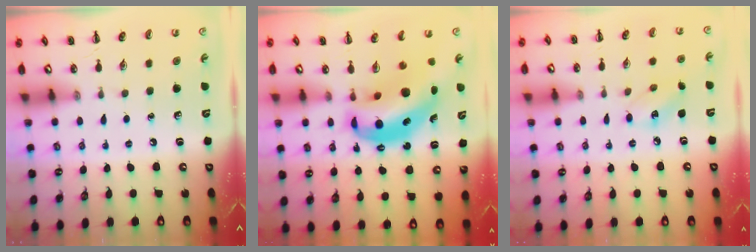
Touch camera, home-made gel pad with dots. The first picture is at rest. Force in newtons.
{"total": 11.5, "press": 11.2, "slide": 2.4}
{"total": 5.9, "press": 5.8, "slide": 1.1}